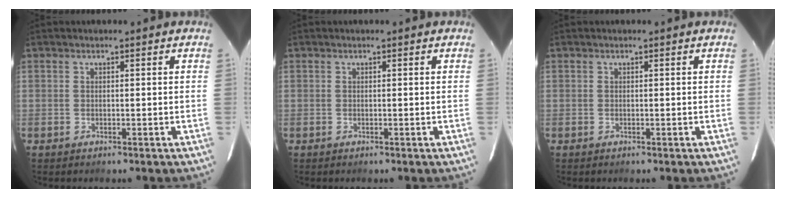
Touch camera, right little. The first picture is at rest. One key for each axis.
{"total": 0.0}
{"total": 0.0}